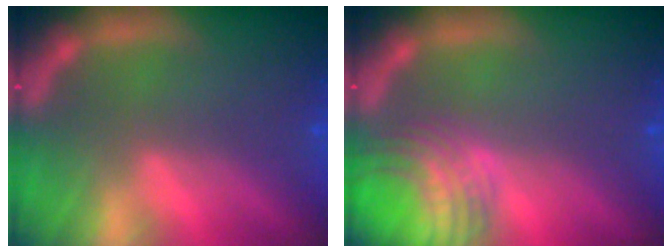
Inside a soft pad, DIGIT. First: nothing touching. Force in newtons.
{"total": 6.6}